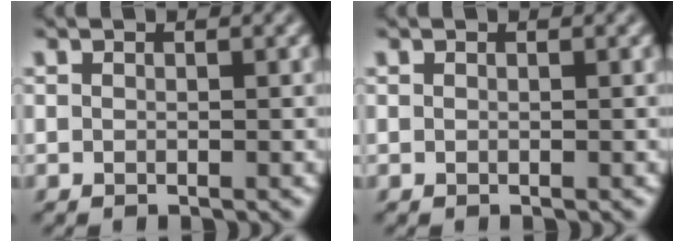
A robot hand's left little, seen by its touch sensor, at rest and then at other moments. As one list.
[{"total": 0.0}]